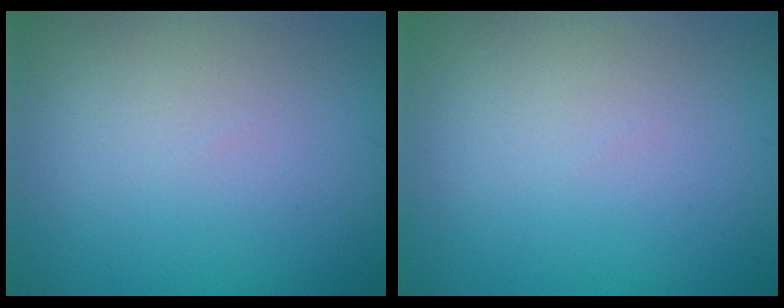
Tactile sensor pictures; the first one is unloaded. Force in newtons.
{"total": 0.0}